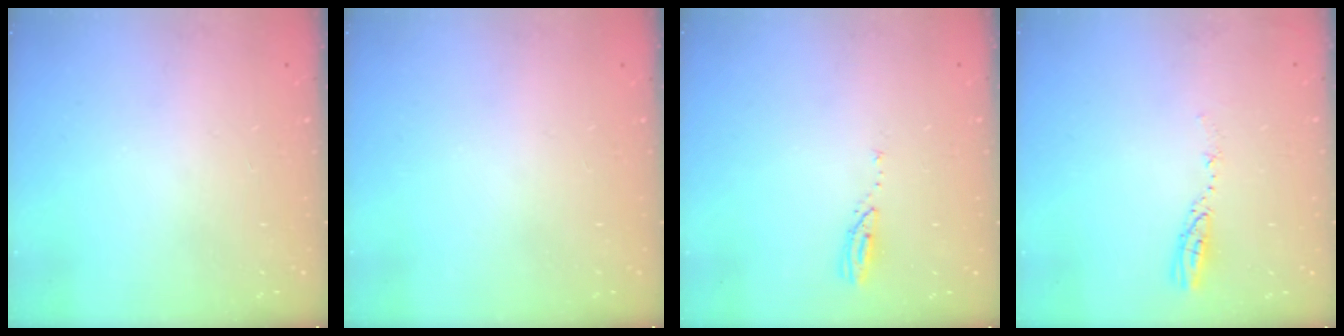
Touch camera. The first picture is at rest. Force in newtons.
{"total": 0.0}
{"total": 2.9, "press": 2.9, "slide": 0.3}
{"total": 4.2, "press": 4.2, "slide": 0.4}